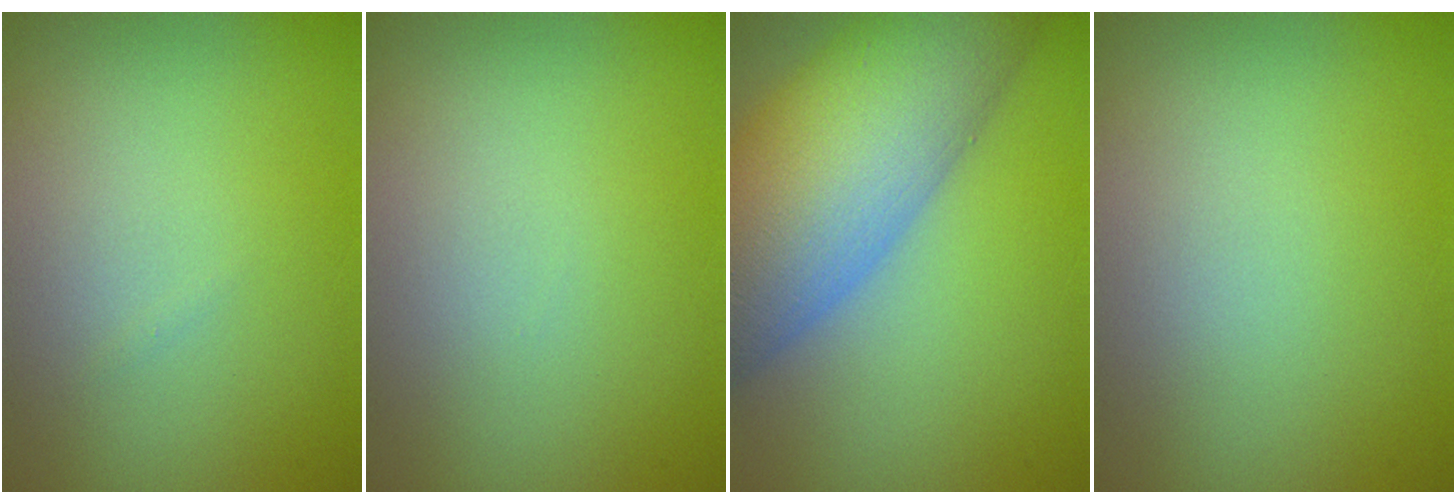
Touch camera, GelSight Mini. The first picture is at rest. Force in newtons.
{"total": 0.0}
{"total": 13.2, "press": 13.2, "slide": 0.8}
{"total": 0.0}